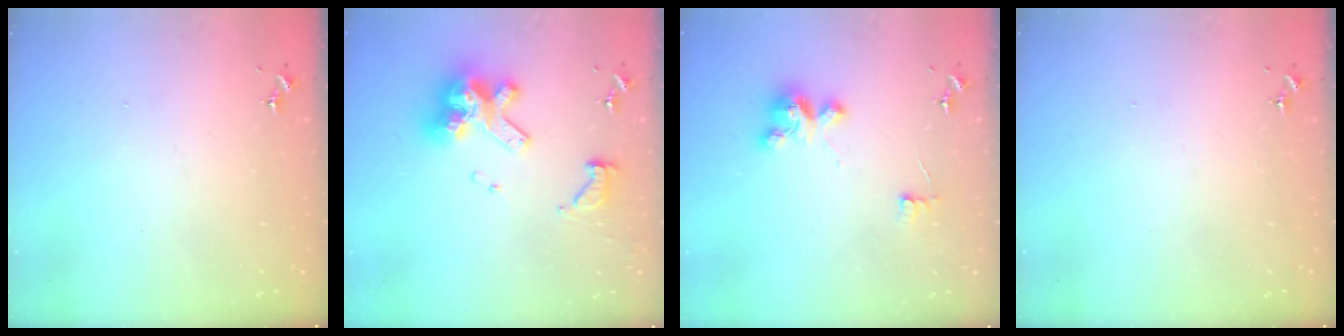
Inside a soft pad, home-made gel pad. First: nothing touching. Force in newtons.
{"total": 15.9, "press": 15.8, "slide": 1.4}
{"total": 6.4, "press": 6.4, "slide": 0.2}
{"total": 0.0}